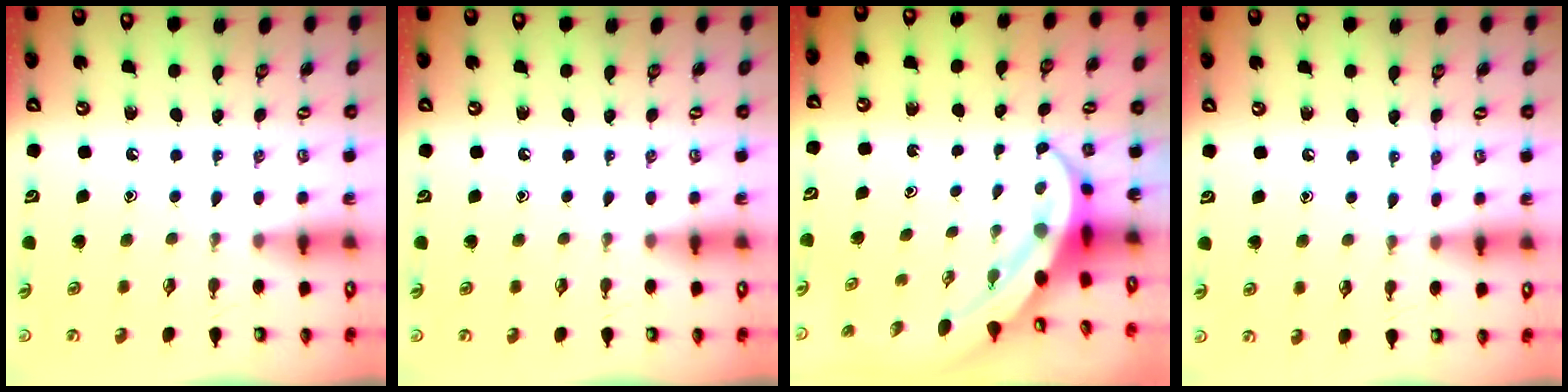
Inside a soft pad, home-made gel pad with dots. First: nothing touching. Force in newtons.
{"total": 0.0}
{"total": 5.2, "press": 5.2, "slide": 0.6}
{"total": 5.8, "press": 5.8, "slide": 0.8}